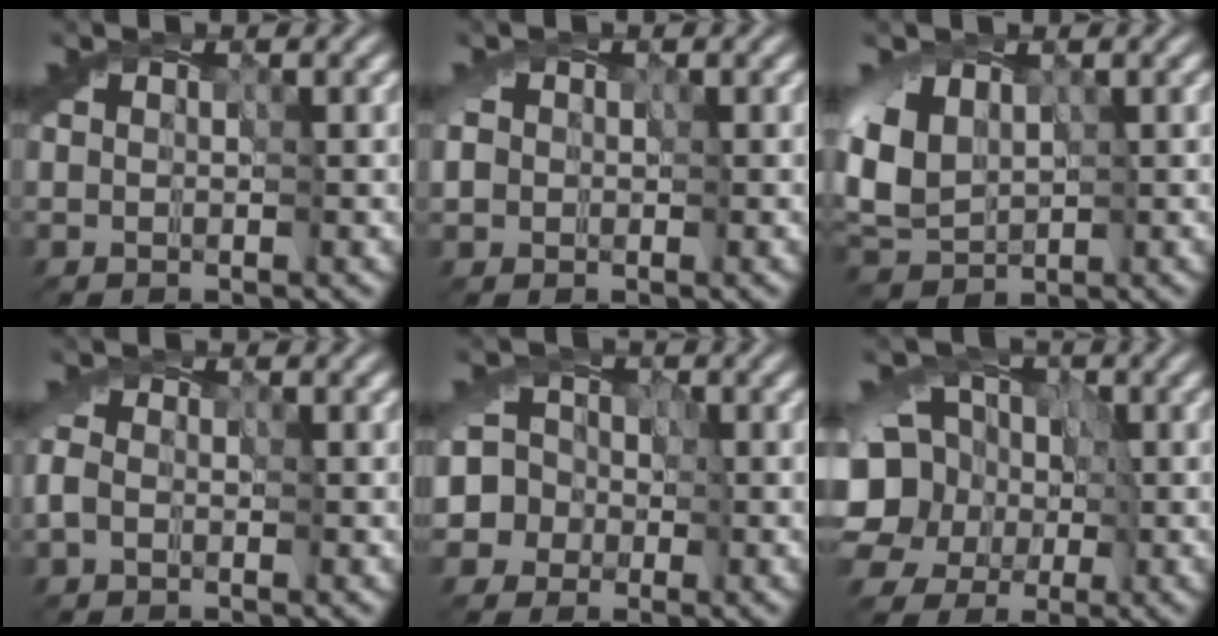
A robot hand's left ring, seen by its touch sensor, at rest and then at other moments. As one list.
[{"total": 1.1, "force": [0.0, 1.1, 0.0], "torque": [0.010, 0.007, -0.002]}, {"total": 5.2, "force": [1.5, 3.7, 3.4], "torque": [-0.100, 0.007, 0.025]}, {"total": 1.0, "force": [-0.6, 0.7, 0.5], "torque": [-0.013, 0.006, -0.022]}, {"total": 5.1, "force": [-1.4, 4.9, 0.7], "torque": [0.000, 0.023, -0.051]}, {"total": 10.4, "force": [0.9, 8.9, 5.2], "torque": [-0.122, 0.013, -0.014]}]